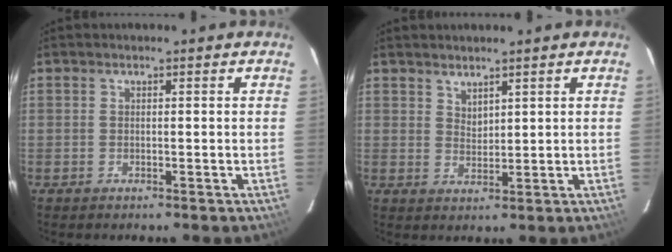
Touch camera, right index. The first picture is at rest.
{"total": 2.4, "force": [2.2, 0.9, 0.8], "torque": [-0.010, 0.002, 0.040]}